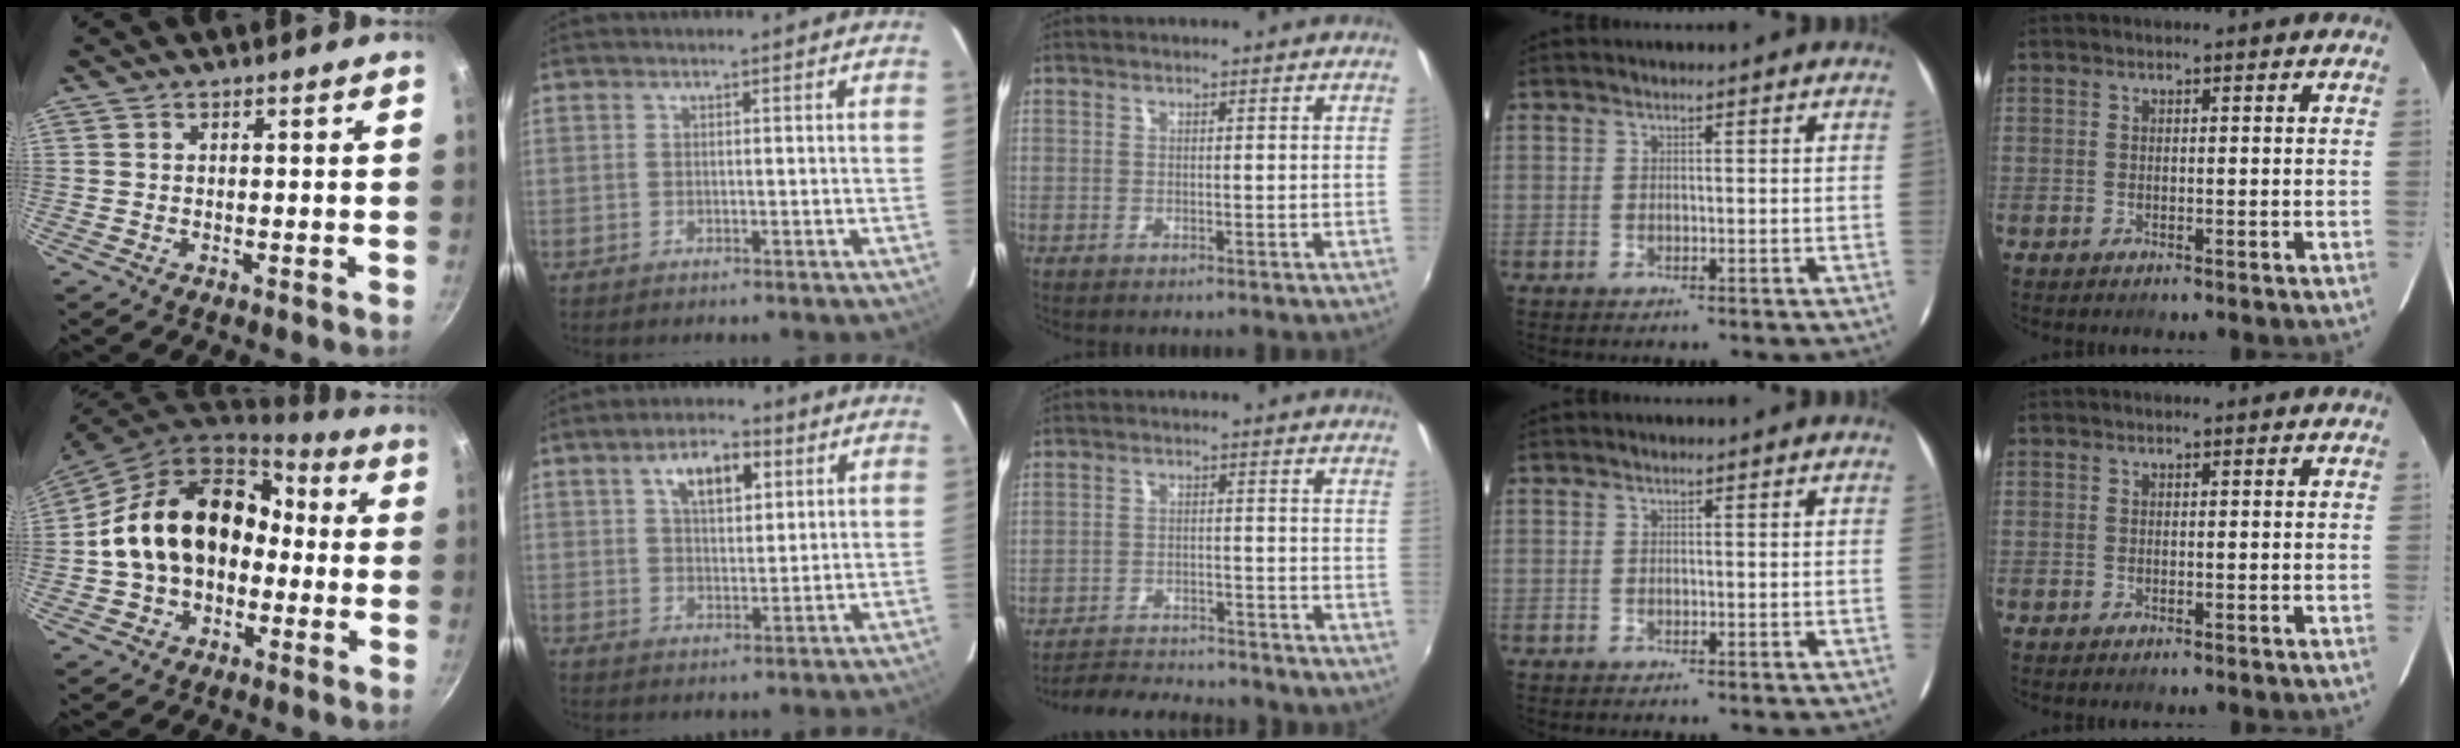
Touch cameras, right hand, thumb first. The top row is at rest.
{"thumb": {"total": 19.2, "force": [-0.6, 14.4, 12.7], "torque": [-0.194, 0.066, -0.014]}, "index": {"total": 7.9, "force": [3.4, 3.8, 6.1], "torque": [-0.102, 0.021, 0.061]}, "middle": {"total": 12.8, "force": [-11.6, 2.7, 4.7], "torque": [-0.111, -0.008, -0.168]}}